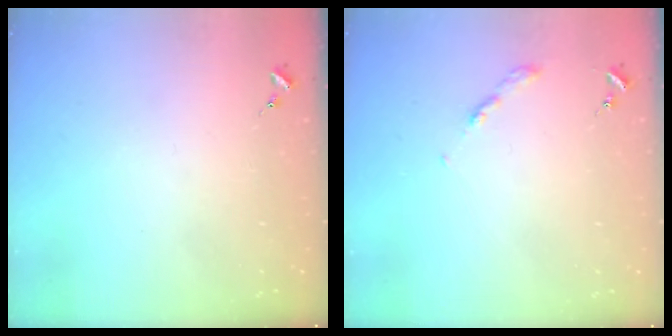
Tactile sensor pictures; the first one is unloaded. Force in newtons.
{"total": 2.7, "press": 2.6, "slide": 0.3}